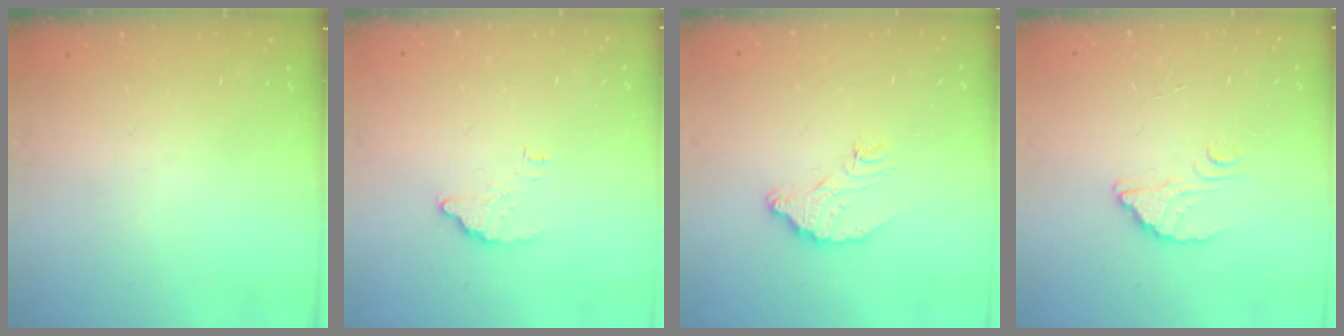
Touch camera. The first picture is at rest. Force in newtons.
{"total": 3.5, "press": 3.5, "slide": 0.2}
{"total": 8.4, "press": 8.3, "slide": 0.7}
{"total": 2.6, "press": 2.6, "slide": 0.1}